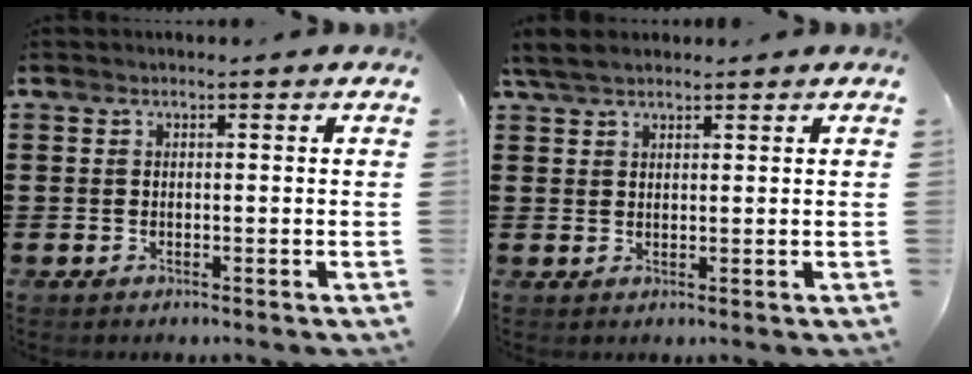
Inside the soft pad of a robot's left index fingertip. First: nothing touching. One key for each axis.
{"total": 3.6, "fx": 2.9, "fy": 1.1, "fz": 1.8, "tx": -0.043, "ty": 0.003, "tz": 0.055}